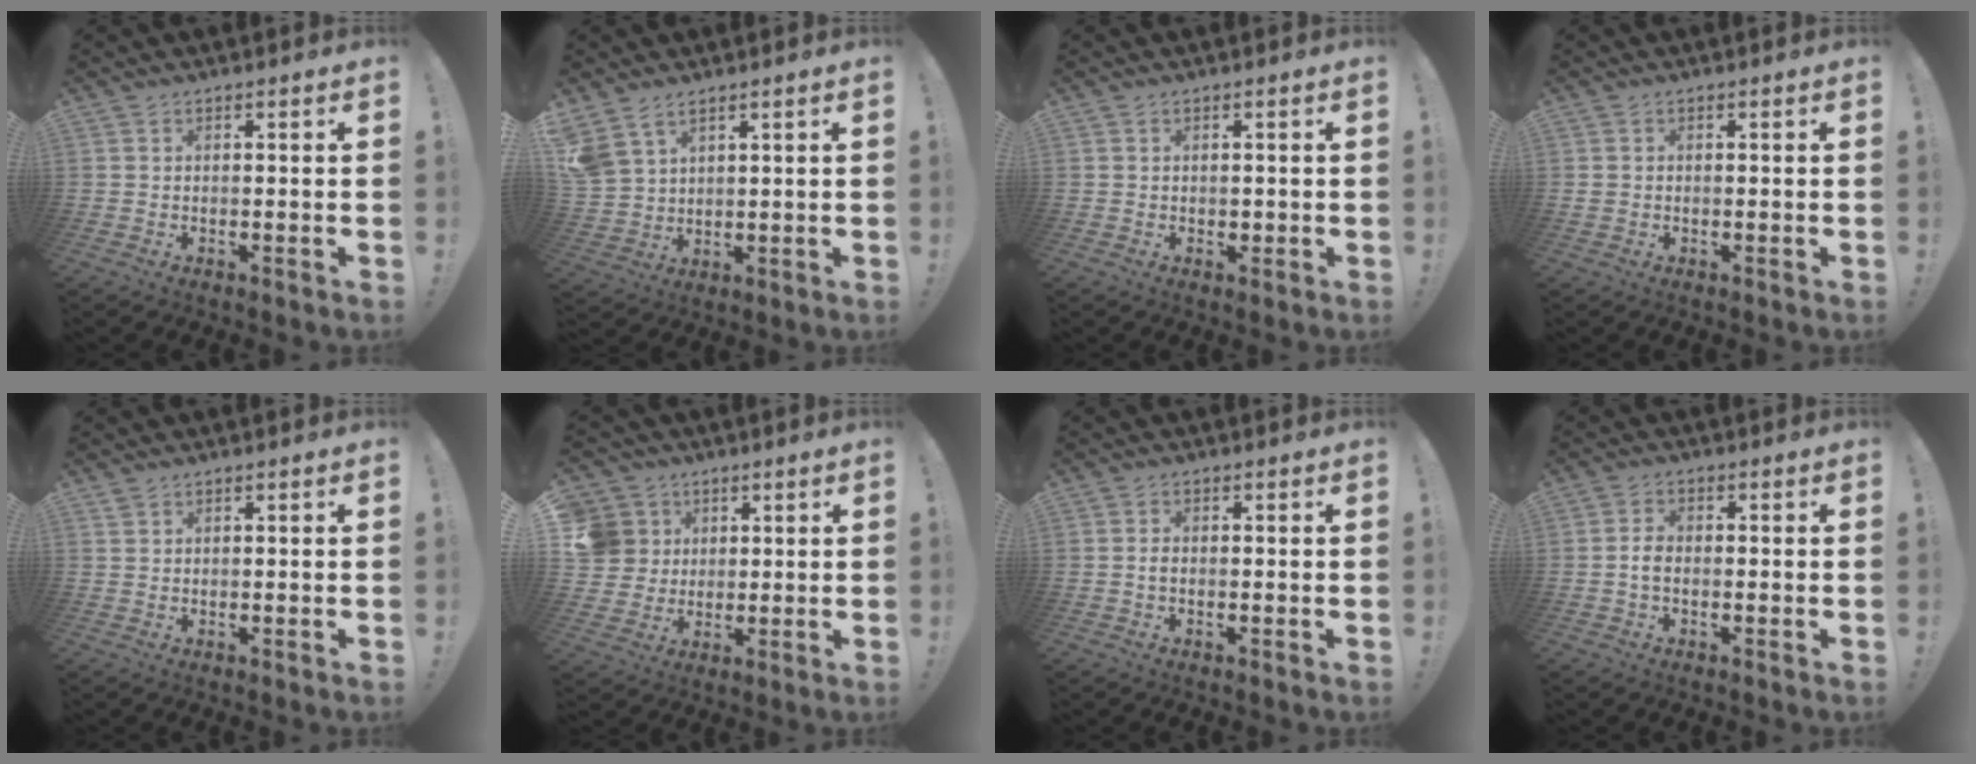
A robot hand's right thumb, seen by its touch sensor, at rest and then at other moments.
{"total": 7.2, "force": [5.0, 4.1, 3.2], "torque": [-0.069, -0.021, 0.101]}
{"total": 0.8, "force": [0.1, 0.8, 0.2], "torque": [0.000, 0.001, 0.000]}
{"total": 0.8, "force": [0.0, 0.8, 0.3], "torque": [-0.012, 0.007, 0.000]}
{"total": 1.1, "force": [0.9, 0.5, 0.4], "torque": [-0.003, -0.003, 0.017]}
{"total": 10.8, "force": [2.9, 9.9, 3.1], "torque": [-0.056, -0.006, 0.064]}
{"total": 1.2, "force": [-0.4, 0.6, 1.0], "torque": [-0.026, 0.006, -0.006]}
{"total": 3.1, "force": [-0.8, 1.8, 2.4], "torque": [-0.039, 0.008, -0.013]}